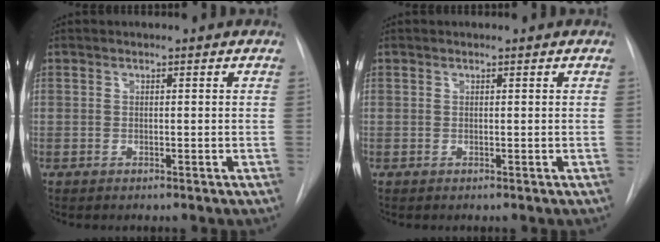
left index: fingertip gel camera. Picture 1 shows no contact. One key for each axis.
{"total": 0.0}